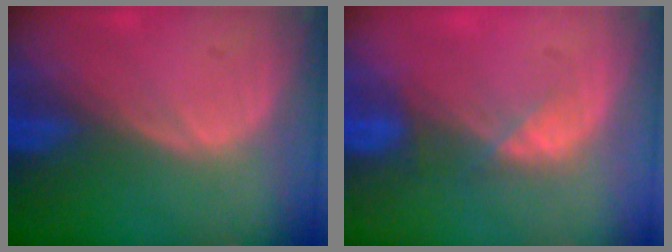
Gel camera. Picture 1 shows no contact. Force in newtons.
{"total": 2.6, "press": 2.5, "slide": 0.8}